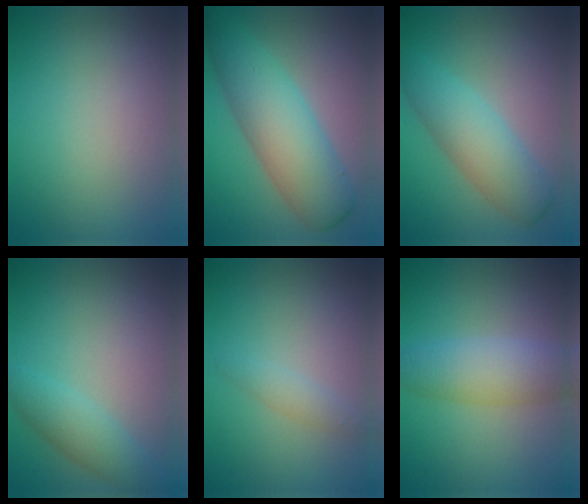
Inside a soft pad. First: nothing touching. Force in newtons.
{"total": 8.0, "press": 8.0, "slide": 0.1}
{"total": 5.4, "press": 5.4, "slide": 0.1}
{"total": 3.3, "press": 3.3, "slide": 0.1}
{"total": 1.4, "press": 1.4, "slide": 0.0}
{"total": 5.3, "press": 5.3, "slide": 0.0}